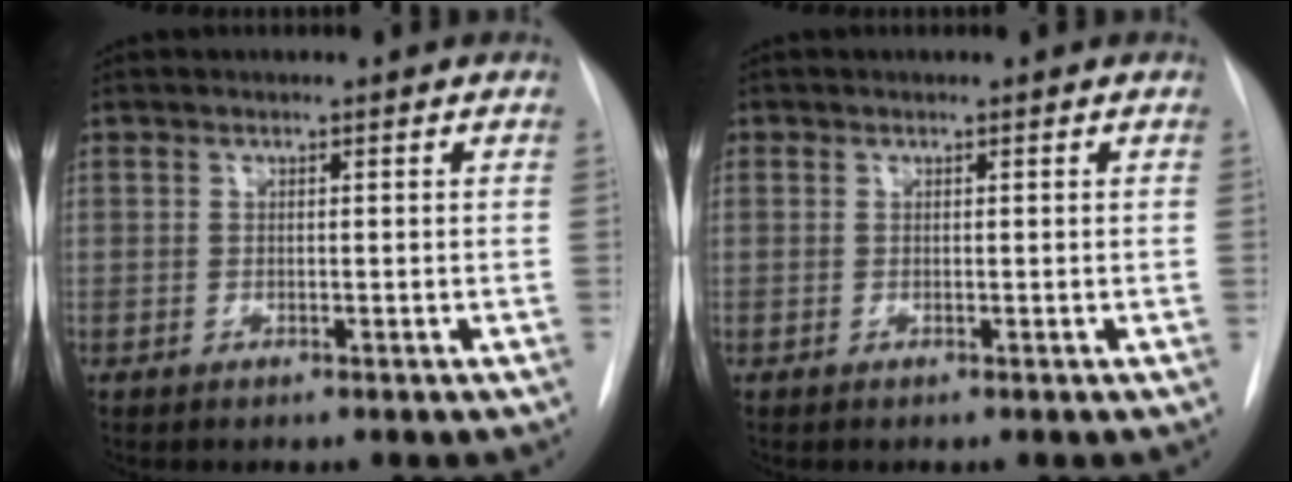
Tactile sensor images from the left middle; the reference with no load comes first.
{"total": 0.0}